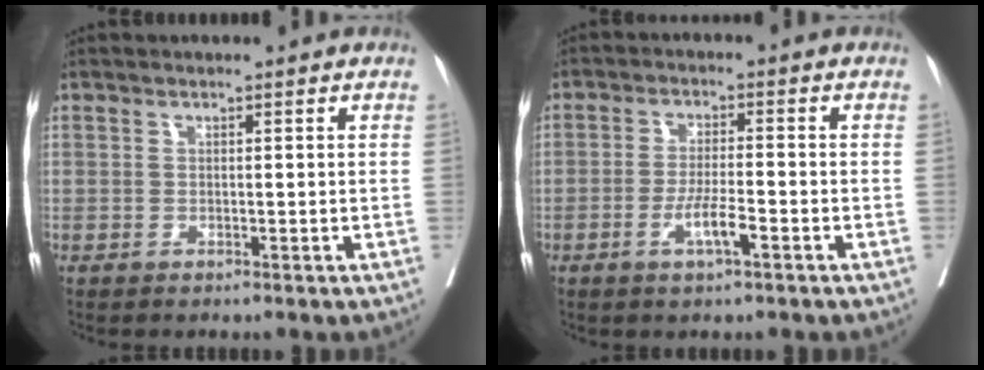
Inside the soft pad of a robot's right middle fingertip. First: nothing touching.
{"total": 6.3, "force": [-2.8, 0.6, 5.6], "torque": [-0.106, -0.006, -0.049]}